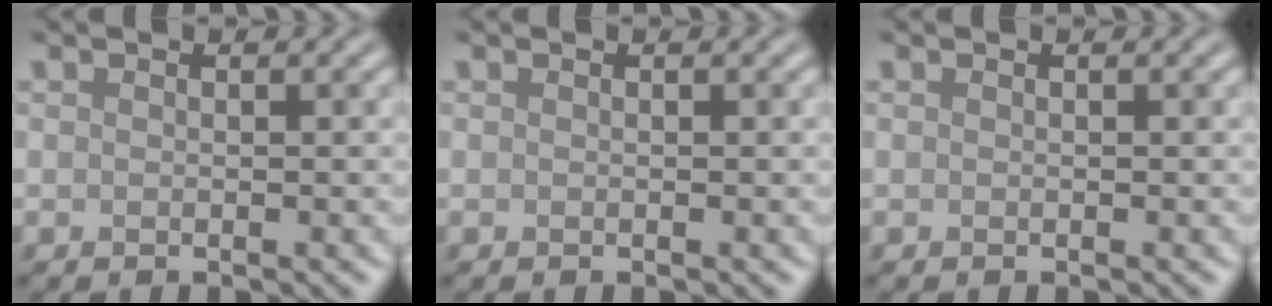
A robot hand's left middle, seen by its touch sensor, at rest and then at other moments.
{"total": 0.0}
{"total": 0.0}